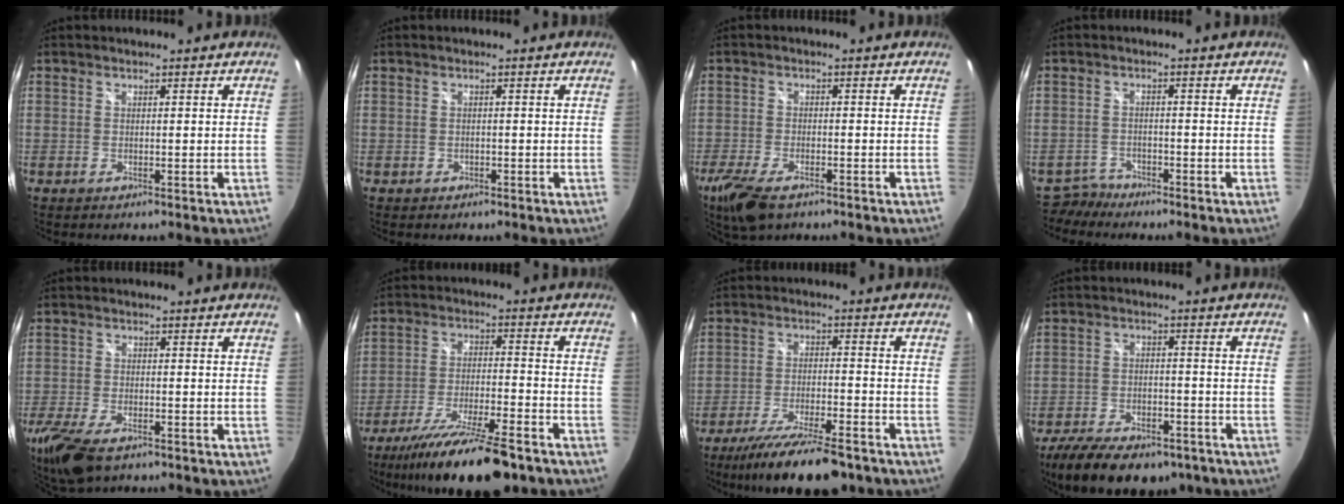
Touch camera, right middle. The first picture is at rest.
{"total": 0.9, "force": [-0.5, 0.7, 0.2], "torque": [-0.005, 0.001, -0.004]}
{"total": 7.7, "force": [-5.4, 3.0, 4.6], "torque": [-0.122, -0.025, -0.101]}
{"total": 3.1, "force": [-2.8, 1.2, -0.6], "torque": [0.011, 0.003, -0.053]}
{"total": 10.6, "force": [-7.3, 4.4, 6.3], "torque": [-0.158, -0.036, -0.134]}
{"total": 17.7, "force": [-14.0, 2.9, 10.4], "torque": [-0.199, -0.030, -0.226]}
{"total": 15.4, "force": [-12.3, 3.2, 8.7], "torque": [-0.172, -0.024, -0.195]}
{"total": 17.5, "force": [-12.6, 7.7, 9.4], "torque": [-0.198, -0.023, -0.188]}